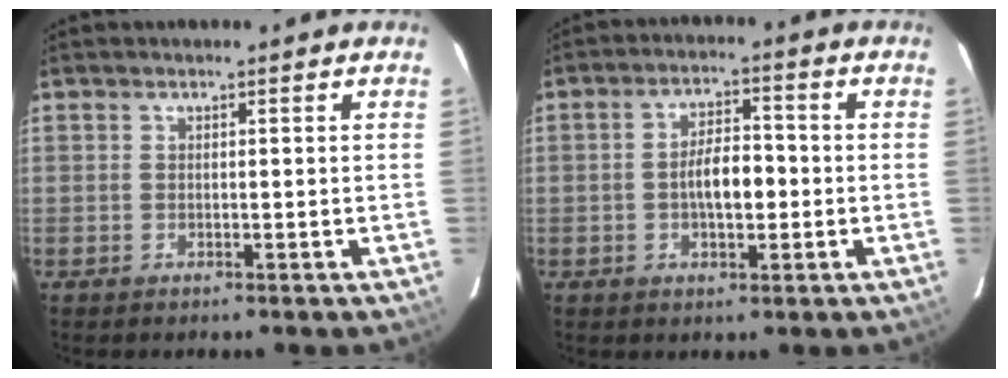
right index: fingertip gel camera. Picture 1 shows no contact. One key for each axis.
{"total": 6.6, "fx": -1.1, "fy": 2.9, "fz": 5.8, "tx": -0.105, "ty": 0.009, "tz": -0.014}